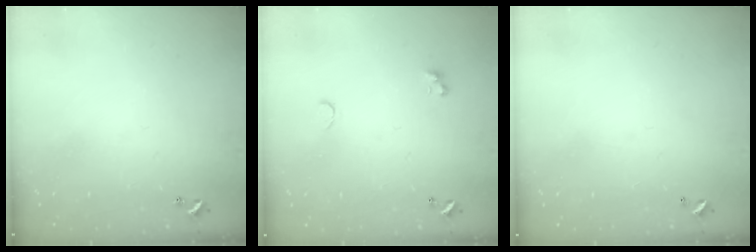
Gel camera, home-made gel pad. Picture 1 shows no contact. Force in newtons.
{"total": 0.6, "press": 0.4, "slide": 0.4}
{"total": 2.9, "press": 2.9, "slide": 0.1}